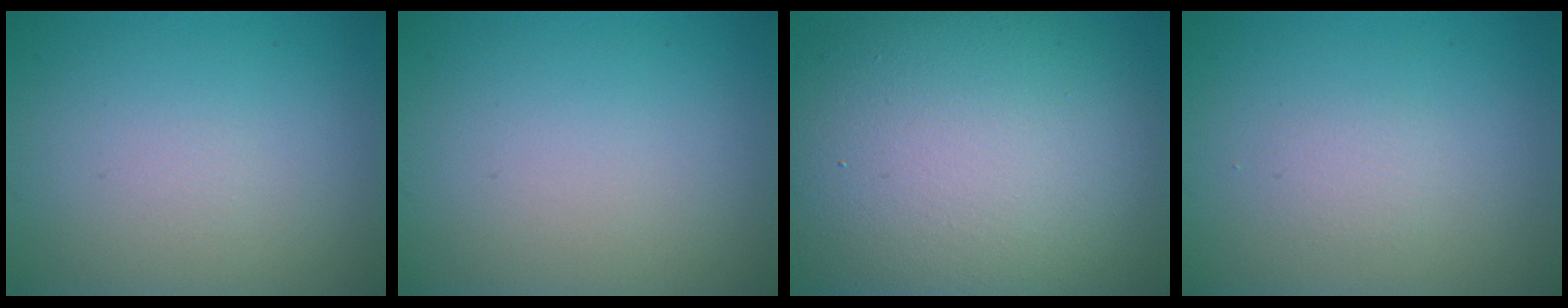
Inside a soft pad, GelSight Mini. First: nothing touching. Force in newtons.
{"total": 0.0}
{"total": 15.1, "press": 15.1, "slide": 1.3}
{"total": 1.0, "press": 1.0, "slide": 0.0}